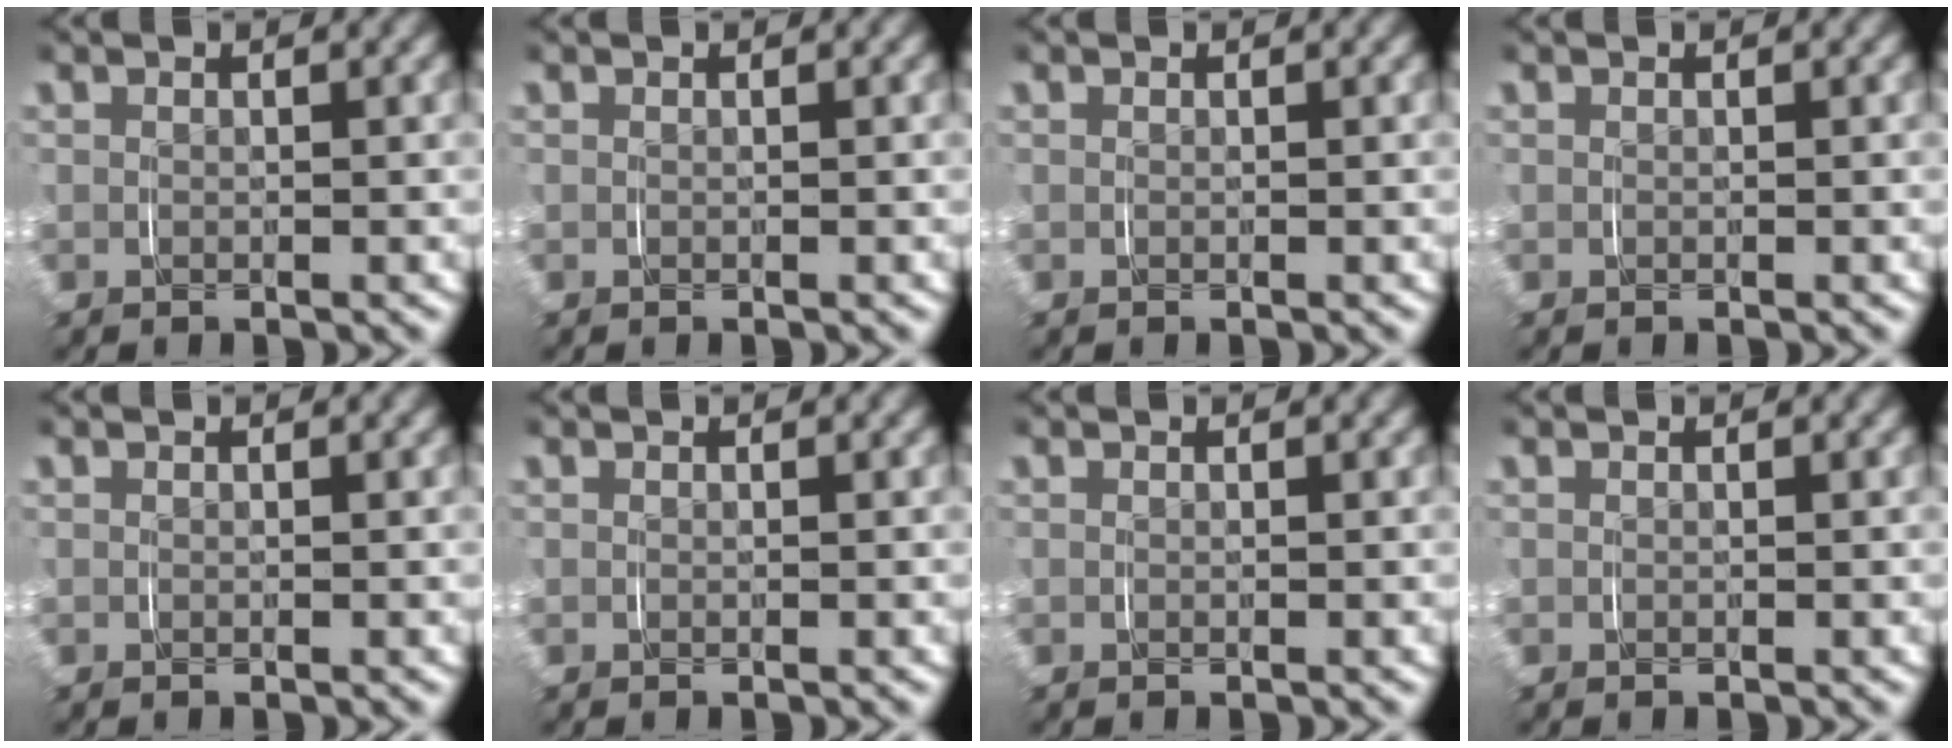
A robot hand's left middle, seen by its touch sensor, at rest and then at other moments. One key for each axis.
{"total": 0.0}
{"total": 0.0}
{"total": 0.0}
{"total": 0.0}
{"total": 0.0}
{"total": 0.0}
{"total": 0.0}